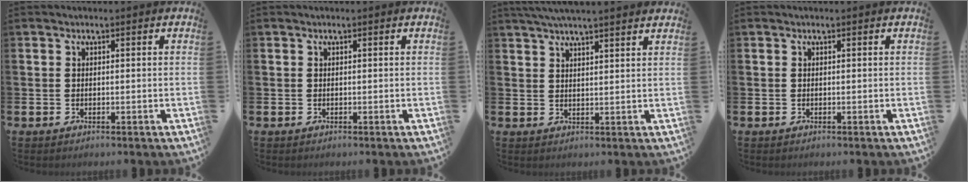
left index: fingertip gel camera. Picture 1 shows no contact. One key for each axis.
{"total": 0.0}
{"total": 4.2, "fx": 4.0, "fy": -0.4, "fz": 1.2, "tx": -0.031, "ty": -0.009, "tz": 0.072}
{"total": 0.0}